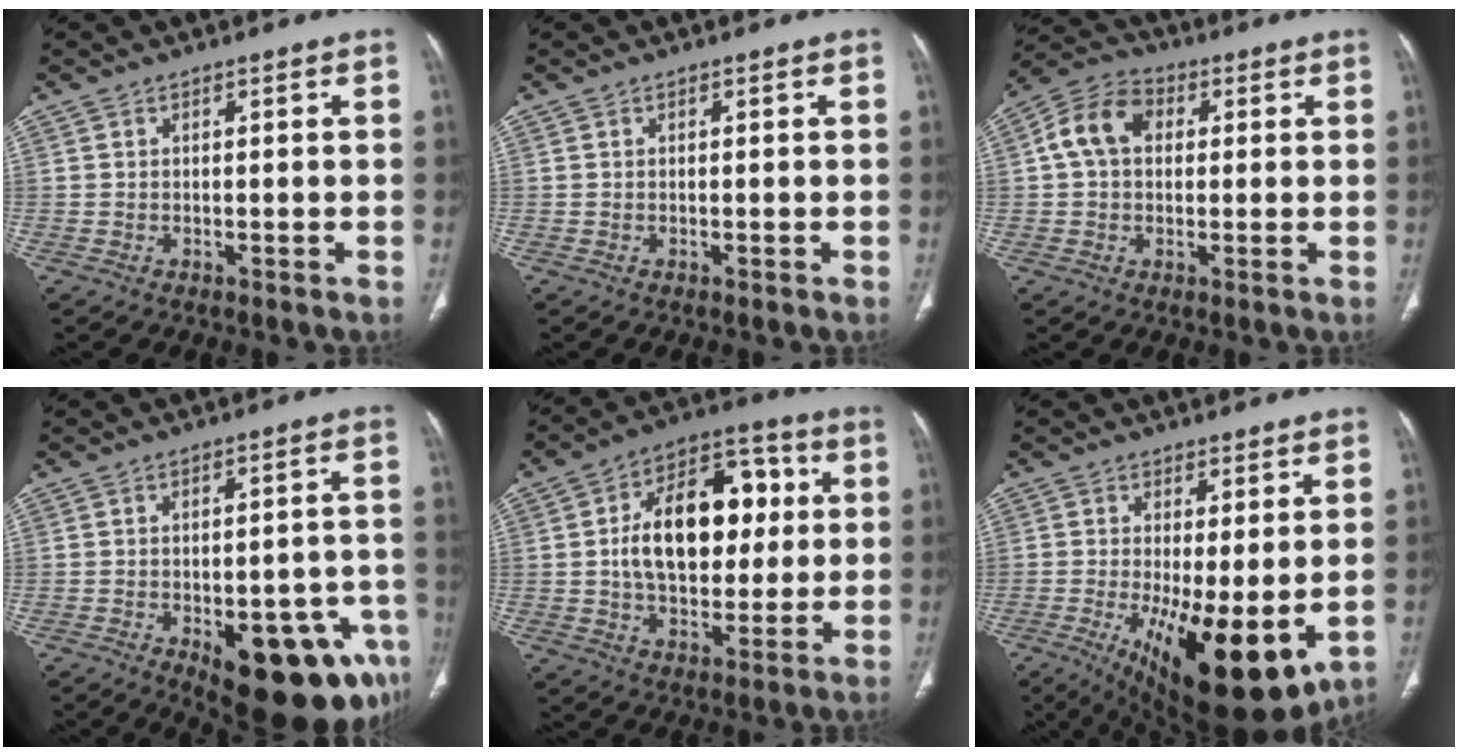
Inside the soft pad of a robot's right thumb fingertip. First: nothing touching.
{"total": 0.0}
{"total": 9.3, "force": [1.7, 6.9, 6.1], "torque": [-0.107, 0.023, 0.022]}
{"total": 18.8, "force": [-8.4, 8.2, 14.7], "torque": [-0.127, 0.027, -0.092]}
{"total": 19.5, "force": [2.3, 12.3, 15.0], "torque": [-0.201, 0.023, 0.036]}
{"total": 16.9, "force": [-3.8, 6.1, 15.3], "torque": [-0.222, -0.033, -0.035]}